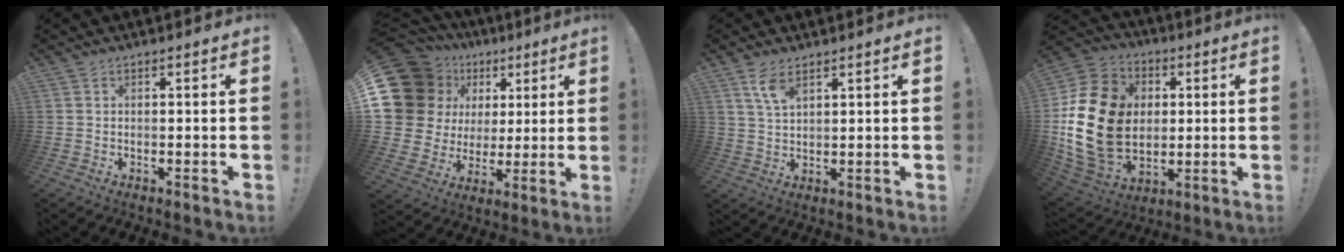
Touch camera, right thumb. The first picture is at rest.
{"total": 17.7, "force": [6.2, 14.4, 8.3], "torque": [-0.148, -0.034, 0.149]}
{"total": 5.8, "force": [3.7, 2.3, 3.9], "torque": [-0.068, -0.017, 0.066]}
{"total": 22.7, "force": [1.1, 17.8, 14.0], "torque": [-0.266, 0.015, 0.038]}